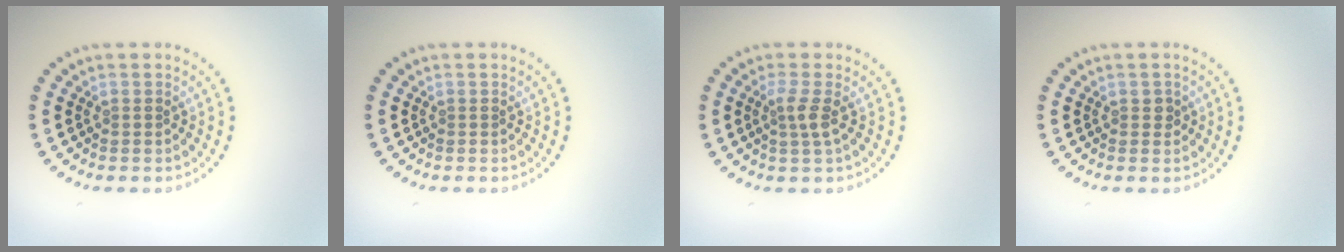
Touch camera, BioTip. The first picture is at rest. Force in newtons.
{"total": 0.0}
{"total": 1.8, "press": 1.4, "slide": 1.1}
{"total": 0.8, "press": 0.8, "slide": 0.2}